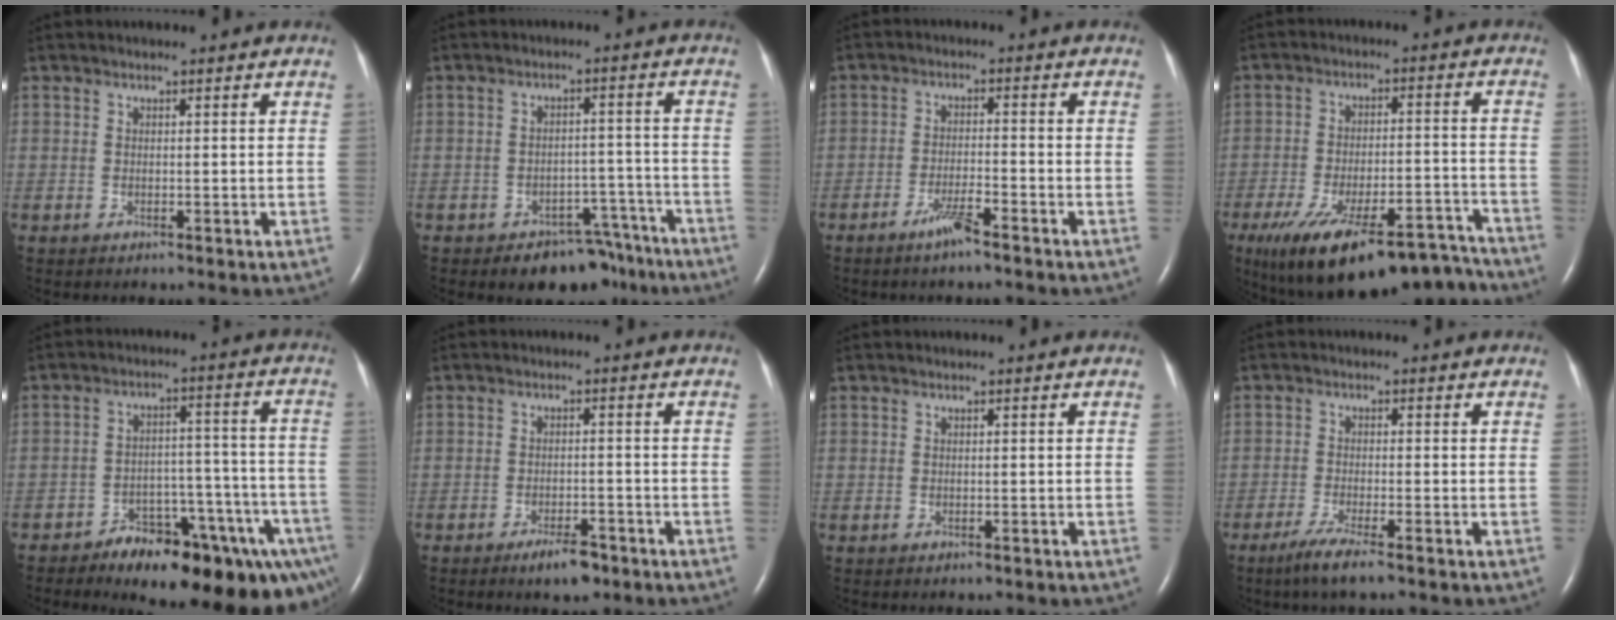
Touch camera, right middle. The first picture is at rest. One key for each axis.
{"total": 8.3, "fx": -6.6, "fy": 4.4, "fz": 2.5, "tx": -0.005, "ty": 0.030, "tz": -0.088}
{"total": 3.9, "fx": -2.9, "fy": 0.1, "fz": 2.6, "tx": -0.054, "ty": -0.005, "tz": -0.055}
{"total": 21.5, "fx": -17.3, "fy": 5.8, "fz": 11.5, "tx": -0.169, "ty": -0.002, "tz": -0.252}
{"total": 19.0, "fx": -13.6, "fy": 6.0, "fz": 11.8, "tx": -0.066, "ty": 0.039, "tz": -0.180}
{"total": 3.9, "fx": -2.8, "fy": 1.2, "fz": 2.4, "tx": -0.045, "ty": 0.000, "tz": -0.042}
{"total": 0.0}
{"total": 4.3, "fx": -2.9, "fy": 0.0, "fz": 3.2, "tx": -0.070, "ty": -0.014, "tz": -0.057}